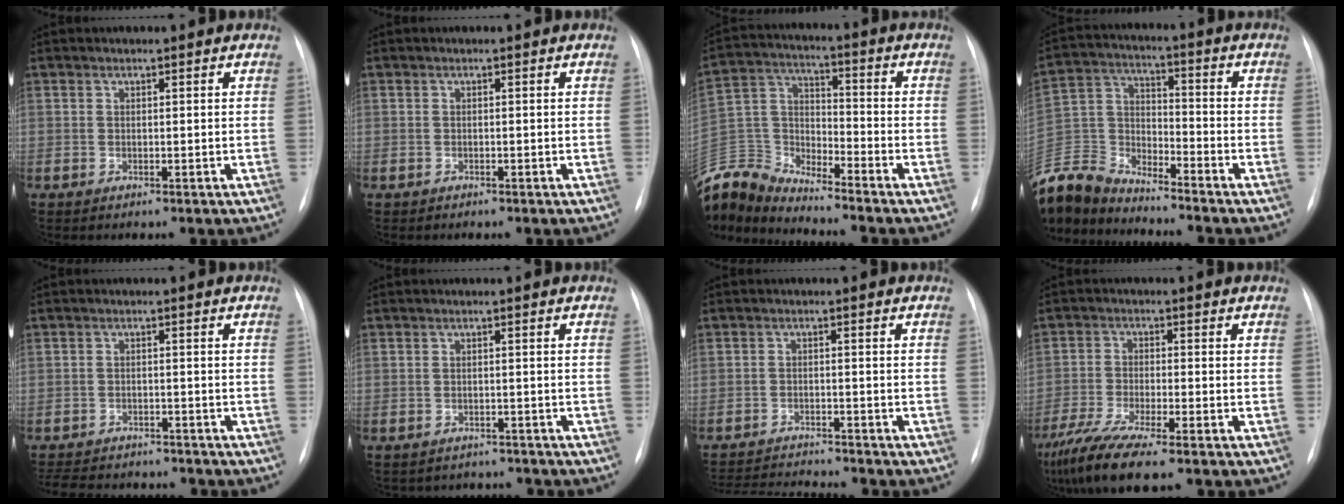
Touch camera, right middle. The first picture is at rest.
{"total": 0.0}
{"total": 13.8, "force": [-13.6, 1.2, 1.9], "torque": [-0.055, 0.041, -0.270]}
{"total": 13.3, "force": [-13.0, 1.5, 1.9], "torque": [-0.049, 0.024, -0.258]}
{"total": 13.4, "force": [-12.0, 4.2, 4.3], "torque": [-0.092, 0.003, -0.157]}
{"total": 5.2, "force": [-4.9, 1.9, -0.3], "torque": [0.005, 0.014, -0.056]}
{"total": 9.4, "force": [-9.2, -0.3, 2.1], "torque": [-0.037, -0.003, -0.148]}
{"total": 10.9, "force": [-8.3, 0.7, 7.0], "torque": [-0.133, -0.028, -0.145]}